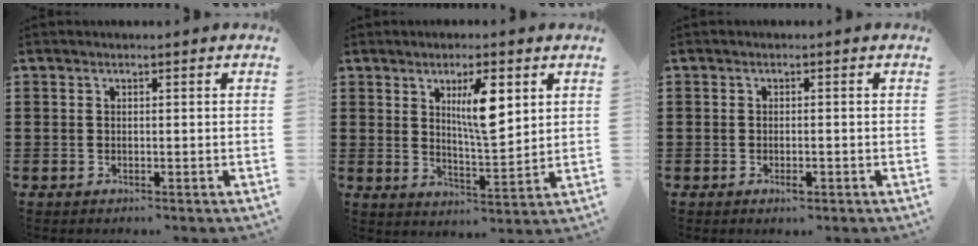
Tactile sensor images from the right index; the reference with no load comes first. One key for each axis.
{"total": 7.6, "fx": 3.1, "fy": 2.0, "fz": 6.6, "tx": -0.112, "ty": -0.003, "tz": 0.047}
{"total": 1.4, "fx": -0.7, "fy": 0.4, "fz": 1.1, "tx": -0.022, "ty": -0.002, "tz": -0.012}